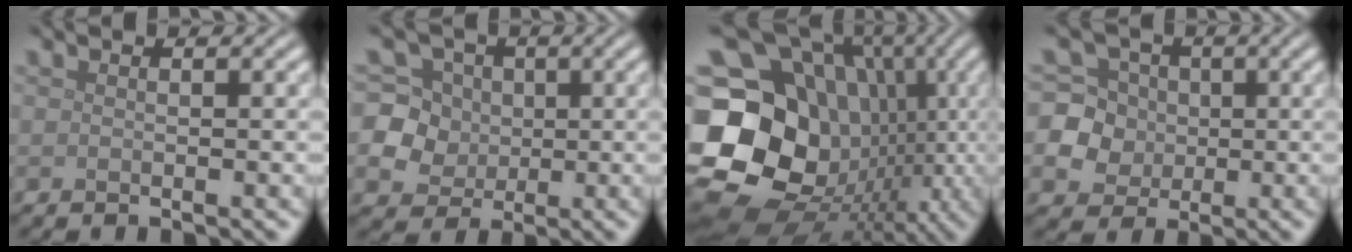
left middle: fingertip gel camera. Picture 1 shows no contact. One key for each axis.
{"total": 8.4, "fx": 0.7, "fy": 7.9, "fz": 2.8, "tx": -0.074, "ty": 0.034, "tz": 0.006}
{"total": 21.3, "fx": -1.6, "fy": 18.6, "fz": 10.4, "tx": -0.205, "ty": -0.018, "tz": -0.052}
{"total": 9.0, "fx": 0.0, "fy": 8.6, "fz": 2.7, "tx": -0.073, "ty": 0.023, "tz": -0.002}